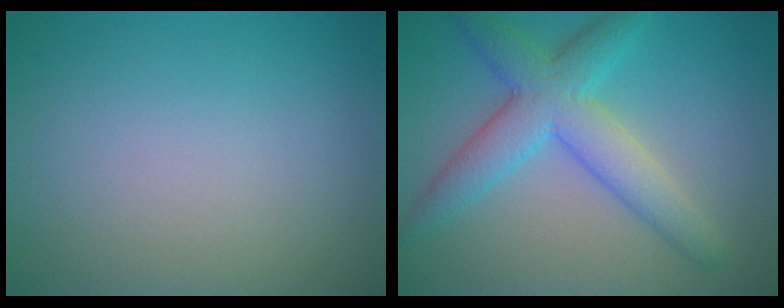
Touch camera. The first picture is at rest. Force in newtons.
{"total": 5.9, "press": 5.9, "slide": 0.2}